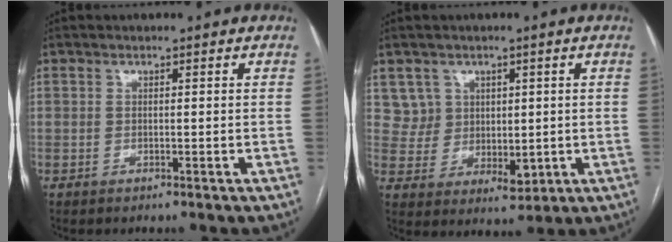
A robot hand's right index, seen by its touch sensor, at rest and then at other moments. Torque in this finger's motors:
{"motor_torque": [-0.24, 0.12, -0.02, -0.01]}